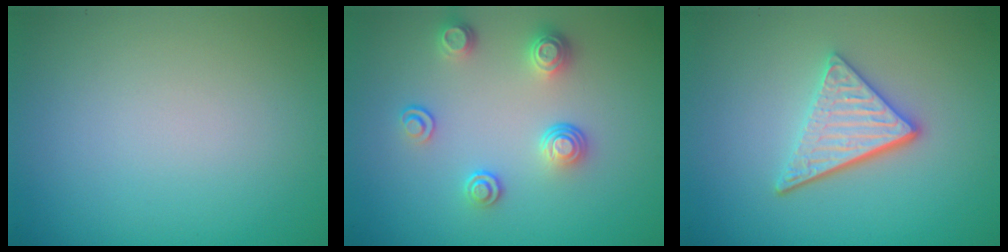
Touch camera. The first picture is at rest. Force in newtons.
{"total": 2.9, "press": 2.6, "slide": 1.4}
{"total": 3.9, "press": 3.1, "slide": 2.4}